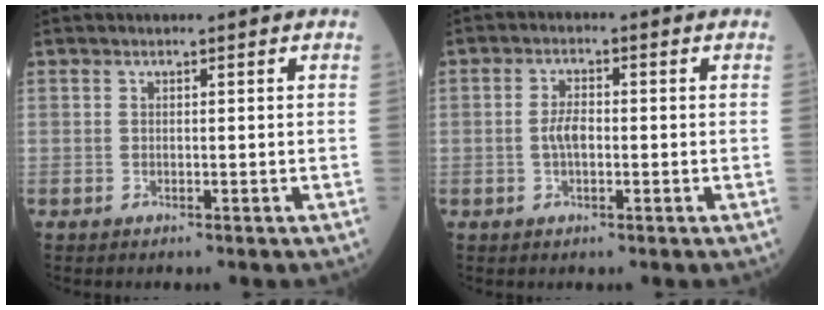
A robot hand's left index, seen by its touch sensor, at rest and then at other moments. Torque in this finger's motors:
{"motor_torque": [0.27, 0.11, 0.10, 0.05]}